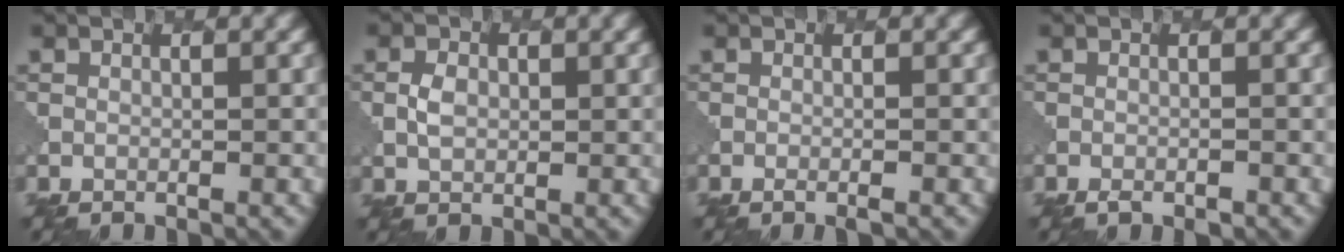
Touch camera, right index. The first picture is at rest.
{"total": 1.5, "force": [0.3, 1.2, 0.8], "torque": [-0.016, 0.002, 0.005]}
{"total": 1.0, "force": [-0.5, 0.2, 0.8], "torque": [-0.009, 0.001, -0.008]}
{"total": 1.1, "force": [-0.9, 0.3, 0.5], "torque": [-0.009, -0.001, -0.014]}